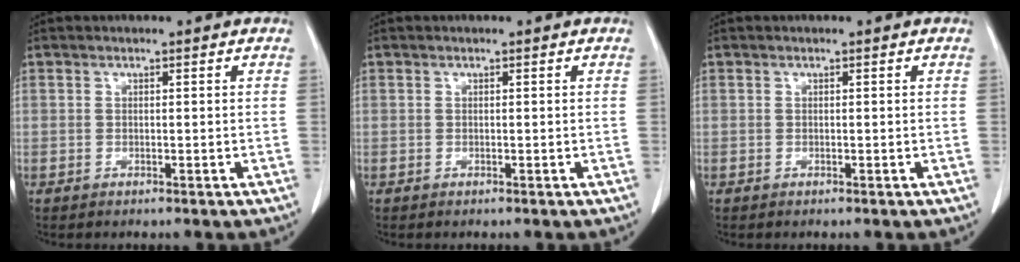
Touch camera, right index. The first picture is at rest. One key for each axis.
{"total": 0.0}
{"total": 0.0}